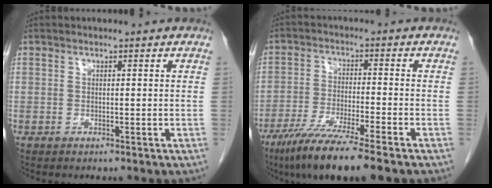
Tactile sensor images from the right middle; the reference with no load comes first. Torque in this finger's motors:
{"motor_torque": [1.11, -1.03, 0.22, 0.09]}